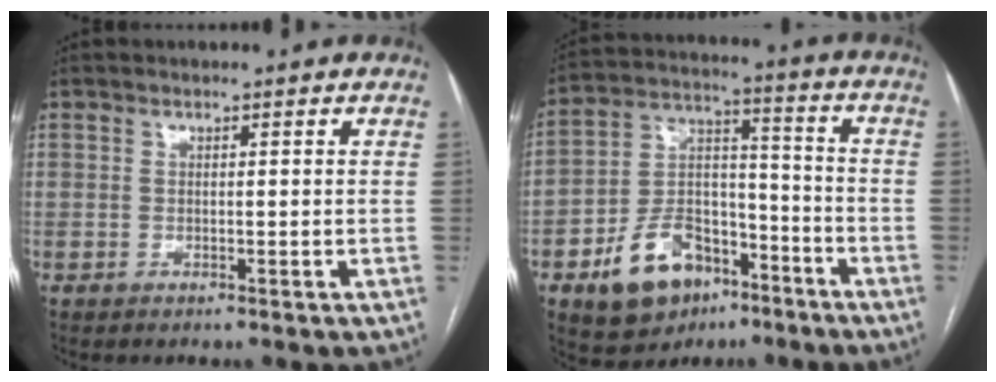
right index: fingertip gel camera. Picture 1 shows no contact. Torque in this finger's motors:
{"motor_torque": [0.00, -0.07, -0.12, -0.09]}